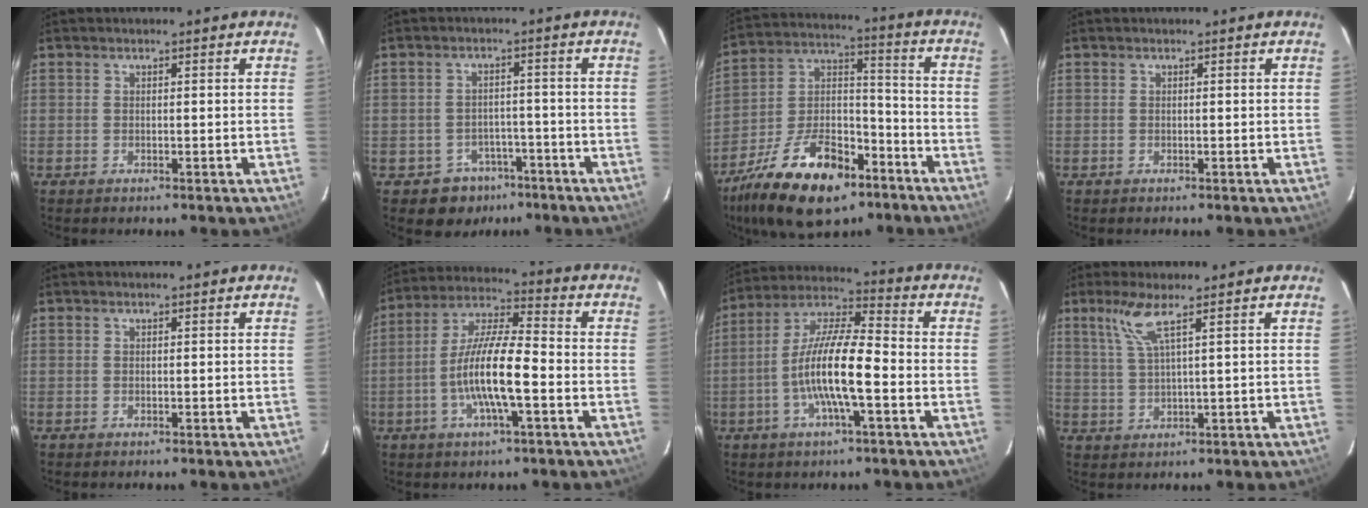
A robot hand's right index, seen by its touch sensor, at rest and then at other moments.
{"total": 6.2, "force": [-3.9, 4.7, 0.5], "torque": [-0.017, 0.029, -0.042]}
{"total": 22.2, "force": [-13.7, 11.0, 13.6], "torque": [-0.271, 0.004, -0.225]}
{"total": 0.0}
{"total": 0.0}
{"total": 12.3, "force": [-3.7, 2.2, 11.6], "torque": [-0.230, 0.000, -0.073]}
{"total": 12.8, "force": [-3.6, 2.3, 12.0], "torque": [-0.240, 0.002, -0.075]}
{"total": 4.8, "force": [2.7, -0.3, 3.9], "torque": [-0.084, -0.002, 0.063]}